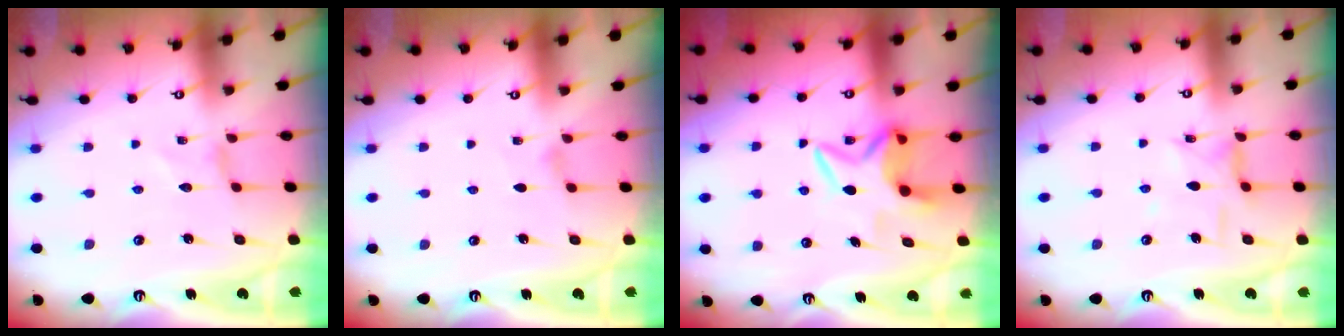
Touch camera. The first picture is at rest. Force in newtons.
{"total": 1.5, "press": 1.4, "slide": 0.4}
{"total": 7.3, "press": 7.3, "slide": 0.5}
{"total": 5.3, "press": 5.3, "slide": 0.3}